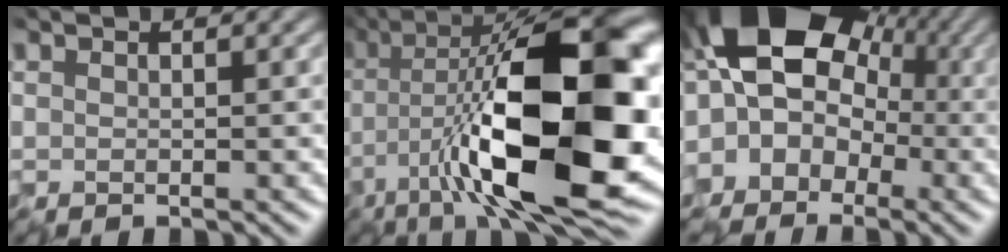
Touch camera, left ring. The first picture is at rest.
{"total": 18.0, "force": [-2.7, 5.6, 16.9], "torque": [-0.257, 0.012, -0.051]}
{"total": 15.4, "force": [2.6, 12.4, 8.8], "torque": [-0.152, 0.052, -0.004]}